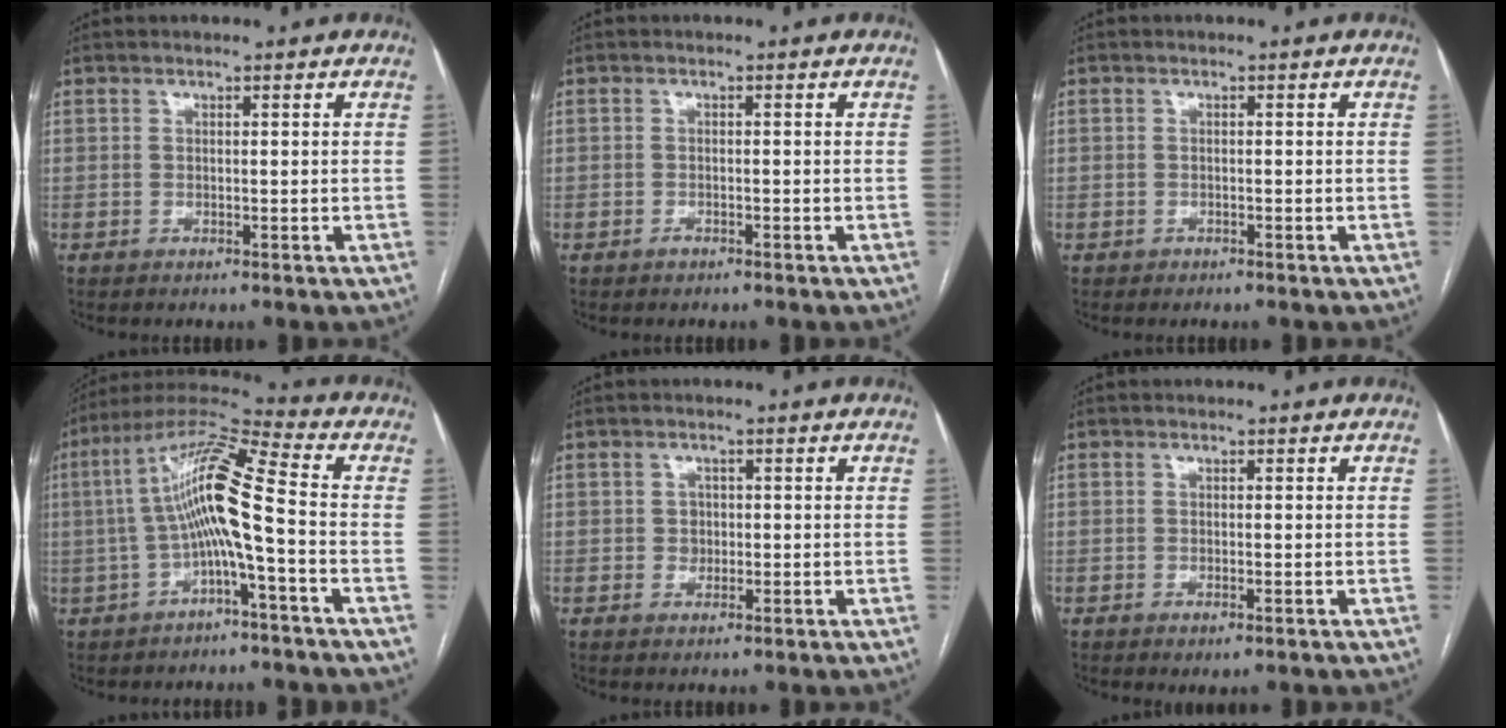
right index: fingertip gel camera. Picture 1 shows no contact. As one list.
[{"total": 1.0, "force": [-0.7, 0.7, 0.1], "torque": [0.000, 0.003, -0.013]}, {"total": 1.0, "force": [-0.6, 0.8, -0.1], "torque": [-0.007, 0.004, -0.012]}, {"total": 11.7, "force": [-1.3, 0.6, 11.6], "torque": [-0.221, 0.034, -0.029]}, {"total": 1.8, "force": [0.0, 1.7, 0.7], "torque": [-0.008, 0.003, 0.001]}, {"total": 1.3, "force": [-0.7, 0.4, 1.0], "torque": [-0.015, -0.003, -0.005]}]